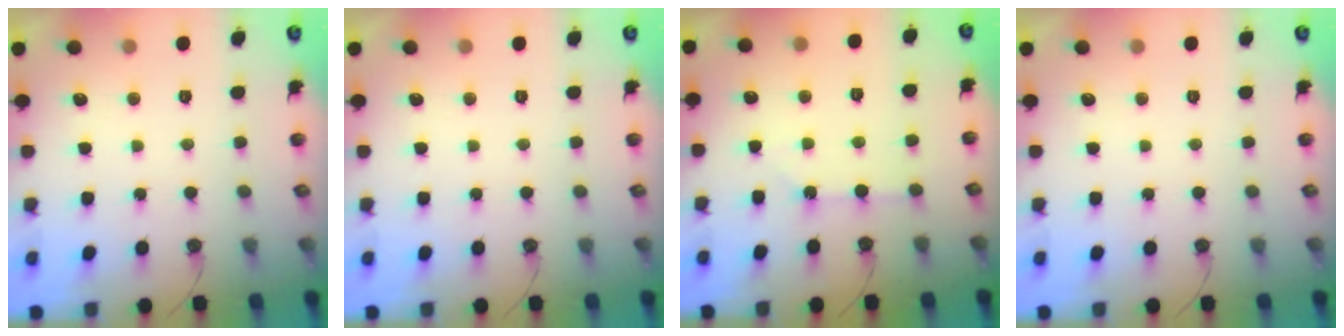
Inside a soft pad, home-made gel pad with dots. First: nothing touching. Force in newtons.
{"total": 0.0}
{"total": 2.1, "press": 2.1, "slide": 0.3}
{"total": 0.0}